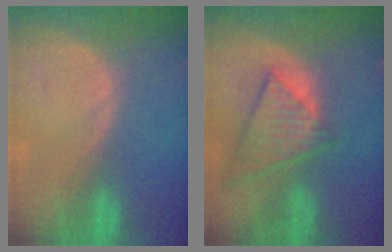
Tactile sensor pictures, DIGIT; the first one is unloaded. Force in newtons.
{"total": 9.0, "press": 7.8, "slide": 4.4}